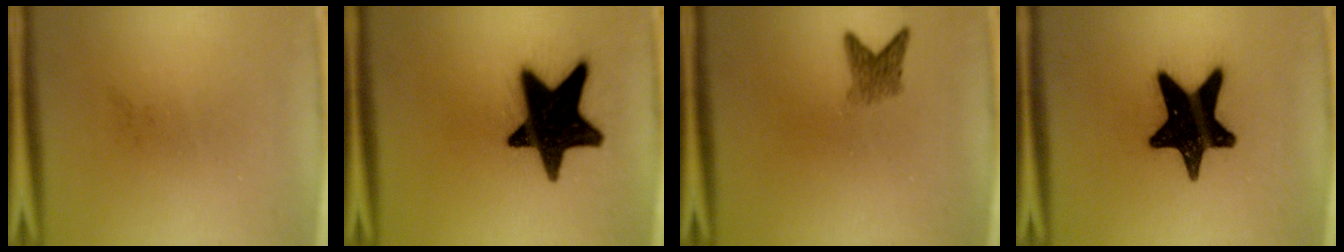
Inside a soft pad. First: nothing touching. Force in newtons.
{"total": 19.7}
{"total": 2.4}
{"total": 18.9}